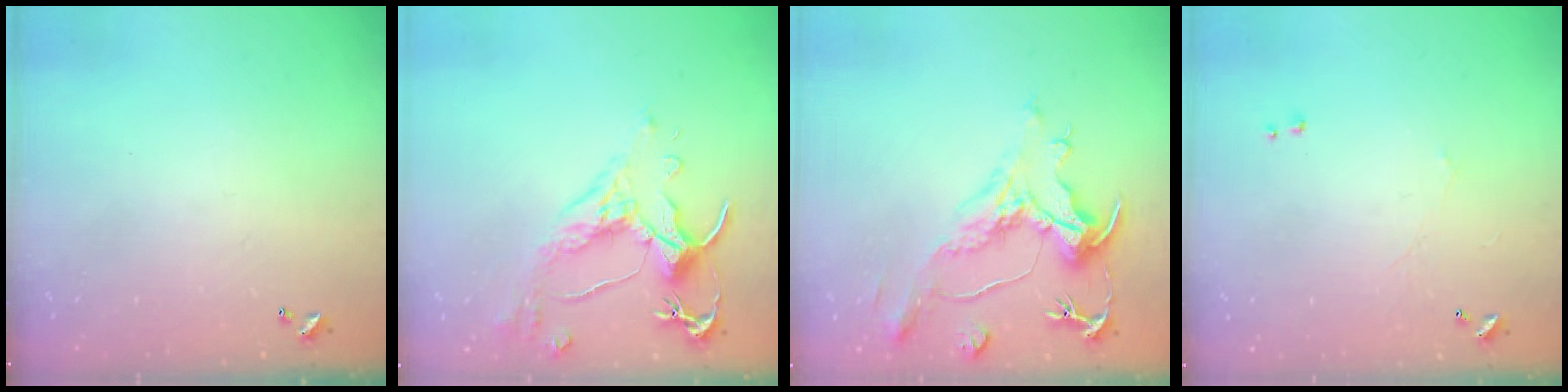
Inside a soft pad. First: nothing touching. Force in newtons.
{"total": 2.6, "press": 2.2, "slide": 1.3}
{"total": 1.6, "press": 0.0, "slide": 1.6}
{"total": 0.7, "press": 0.1, "slide": 0.7}